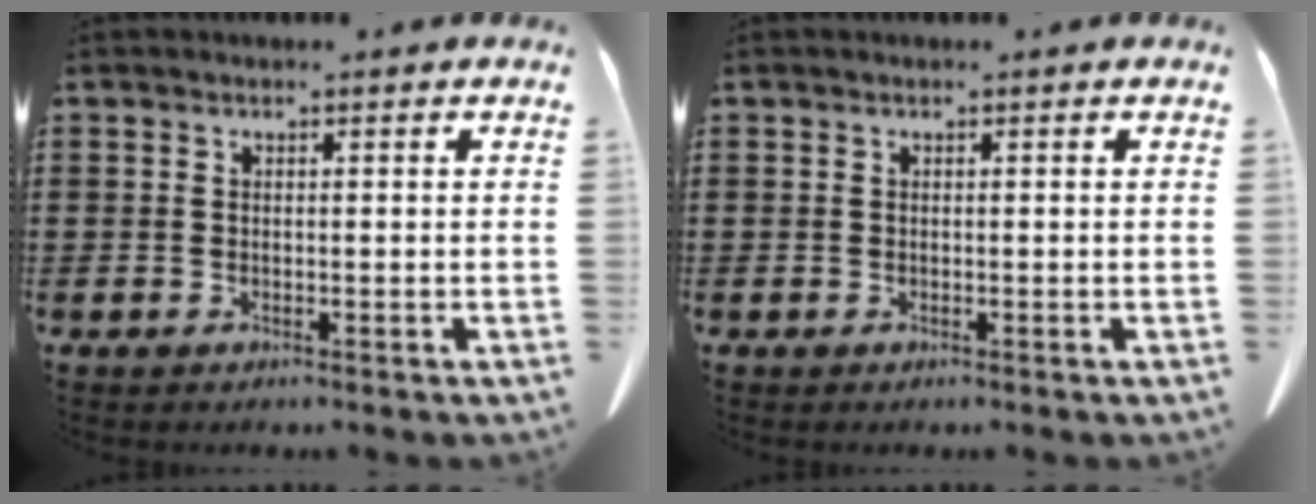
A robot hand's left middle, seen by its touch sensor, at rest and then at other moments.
{"total": 0.0}